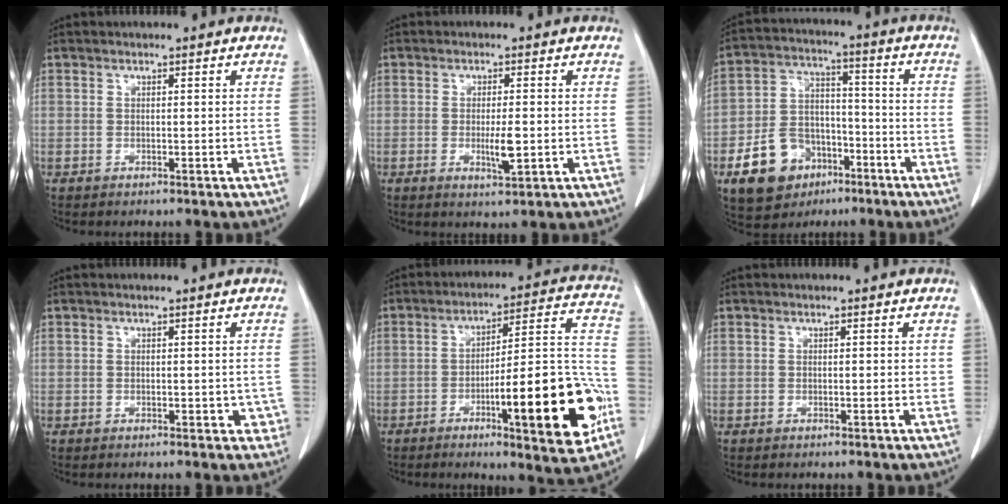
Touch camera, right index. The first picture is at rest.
{"total": 3.7, "force": [-0.6, 0.6, 3.6], "torque": [-0.066, -0.006, -0.008]}
{"total": 12.3, "force": [-6.2, 8.8, 5.9], "torque": [-0.123, 0.020, -0.099]}
{"total": 2.5, "force": [-0.4, 1.8, 1.7], "torque": [-0.003, 0.007, -0.001]}
{"total": 20.0, "force": [-7.0, 3.0, 18.5], "torque": [-0.223, 0.017, -0.092]}
{"total": 0.7, "force": [0.2, 0.4, 0.5], "torque": [-0.004, 0.002, 0.003]}